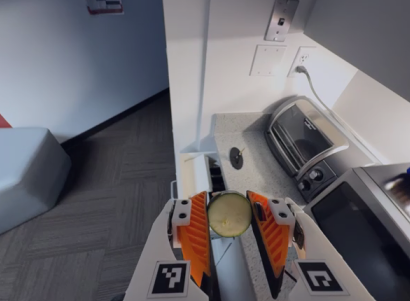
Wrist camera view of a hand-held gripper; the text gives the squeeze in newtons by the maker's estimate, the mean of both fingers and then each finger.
{"total": 10.1, "left": 10.1, "right": 10.1}